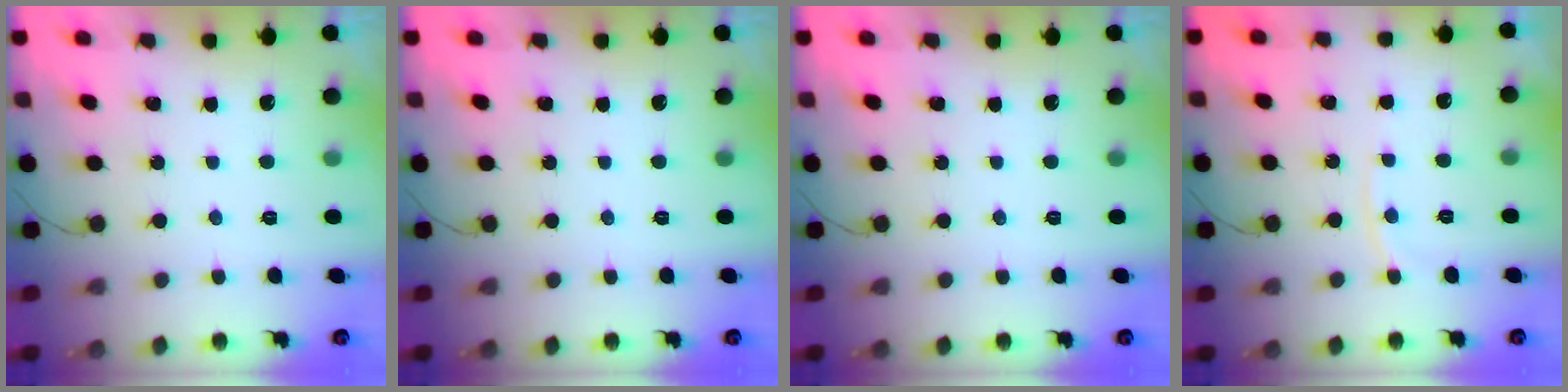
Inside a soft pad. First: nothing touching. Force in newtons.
{"total": 0.0}
{"total": 0.0}
{"total": 4.4, "press": 4.4, "slide": 0.5}